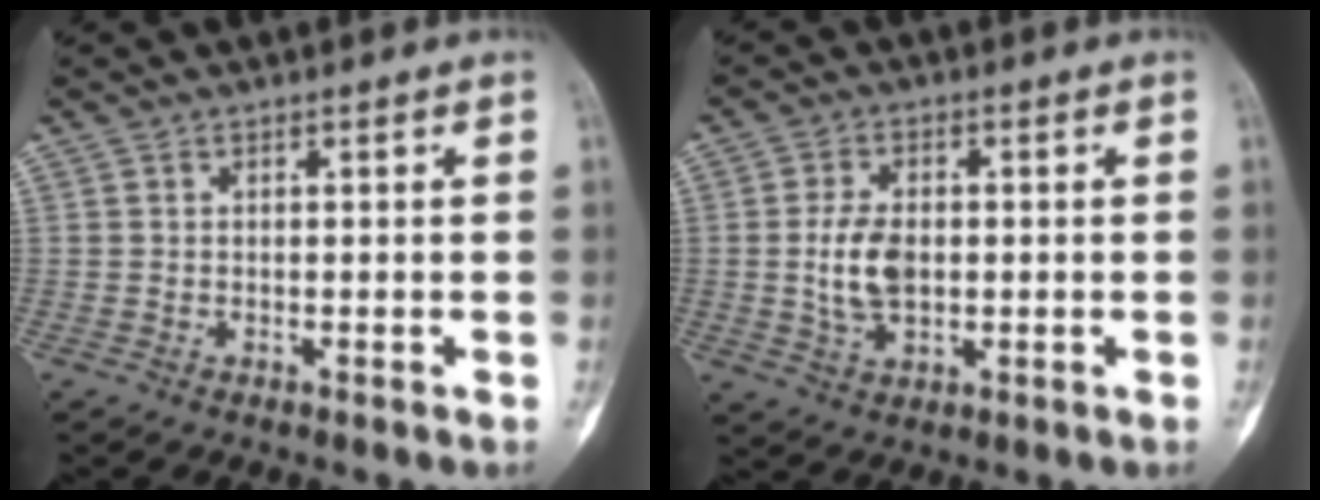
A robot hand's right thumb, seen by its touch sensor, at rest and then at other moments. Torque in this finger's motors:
{"motor_torque": [0.76, 0.81, 0.67, -0.56, 0.22]}